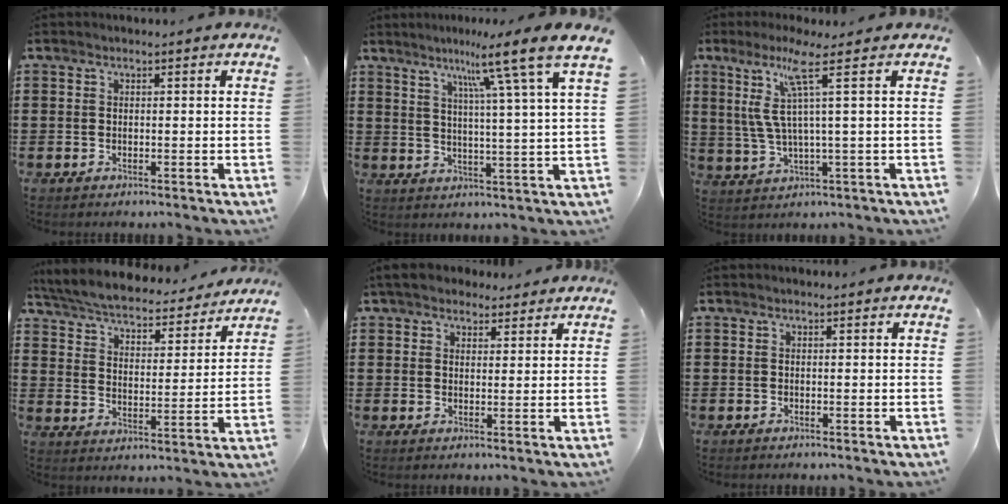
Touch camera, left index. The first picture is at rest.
{"total": 9.4, "force": [6.2, -1.1, 7.0], "torque": [-0.126, -0.033, 0.084]}
{"total": 7.6, "force": [3.3, -0.9, 6.8], "torque": [-0.156, -0.008, 0.046]}
{"total": 5.6, "force": [5.4, 0.1, 1.4], "torque": [-0.054, -0.038, 0.090]}
{"total": 4.0, "force": [3.5, 1.7, 1.1], "torque": [-0.032, 0.002, 0.066]}
{"total": 0.0}